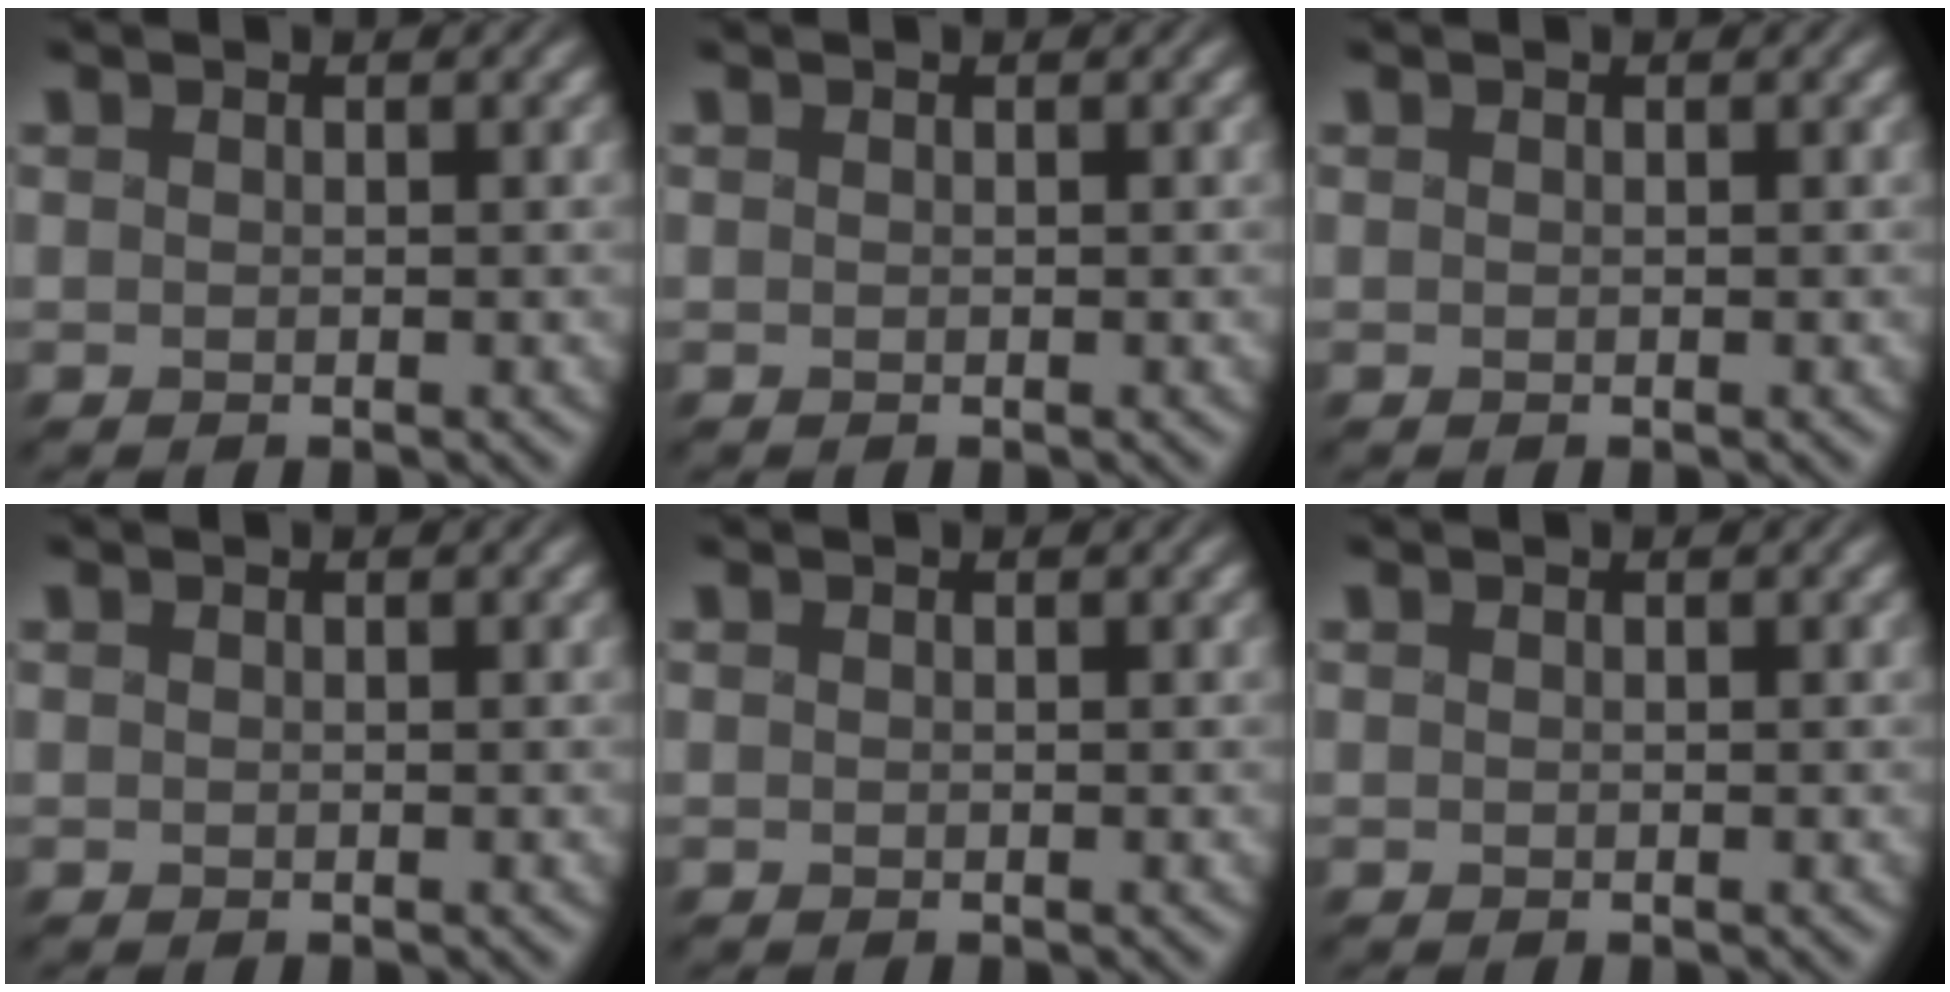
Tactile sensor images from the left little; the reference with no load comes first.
{"total": 0.0}
{"total": 0.0}
{"total": 0.0}
{"total": 0.0}
{"total": 0.0}